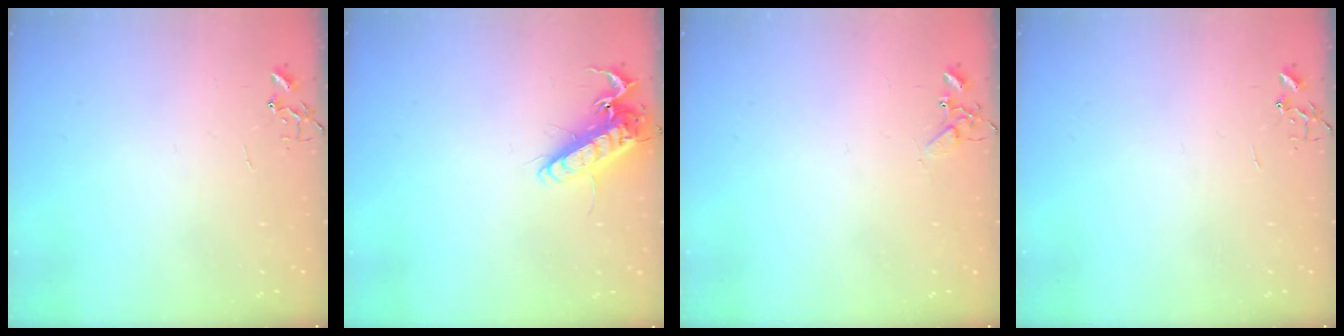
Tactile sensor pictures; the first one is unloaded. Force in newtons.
{"total": 12.8, "press": 12.6, "slide": 2.4}
{"total": 4.7, "press": 4.6, "slide": 0.6}
{"total": 0.0}